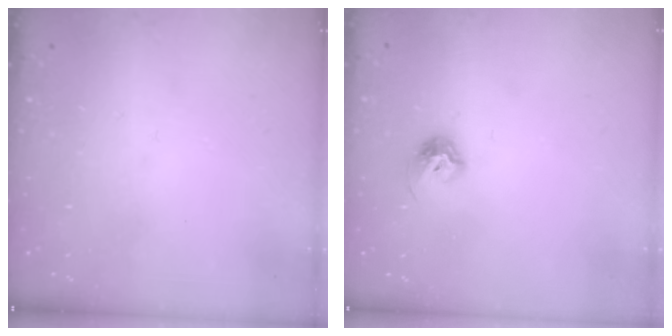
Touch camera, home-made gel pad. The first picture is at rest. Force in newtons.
{"total": 7.0, "press": 7.0, "slide": 0.8}